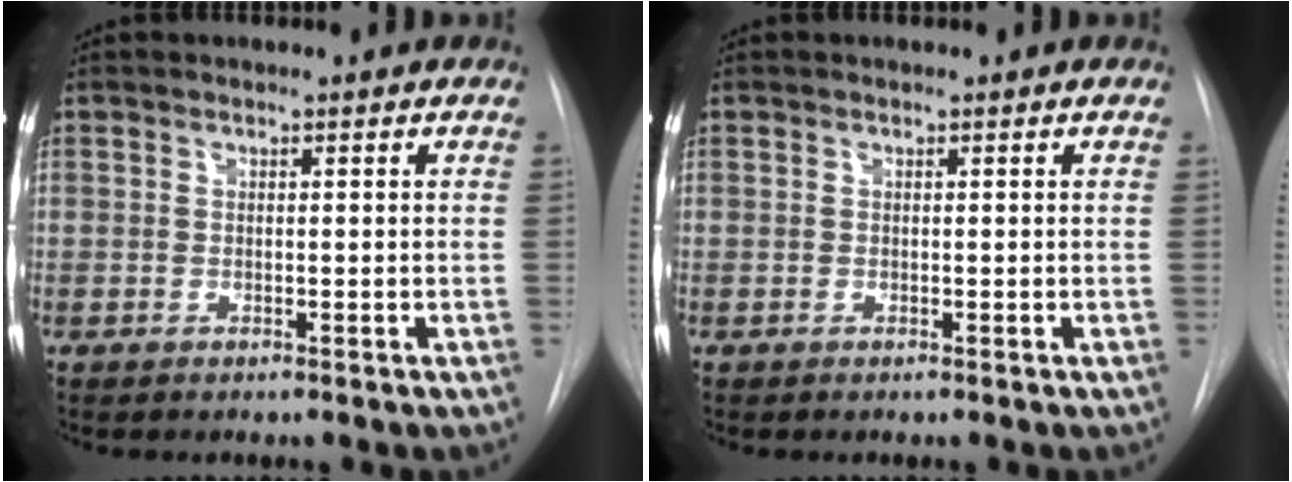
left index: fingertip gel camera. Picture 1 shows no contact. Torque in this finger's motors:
{"motor_torque": [0.02, -0.04, 0.01, 0.00]}